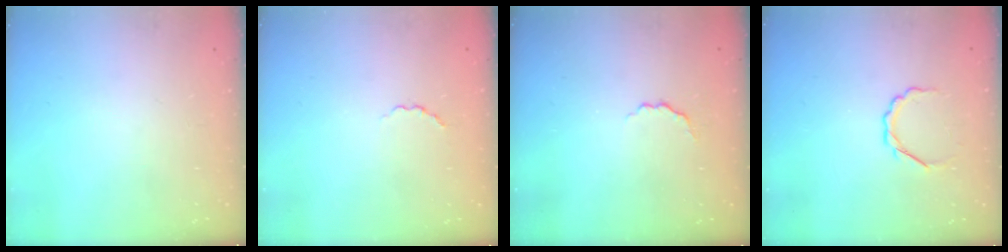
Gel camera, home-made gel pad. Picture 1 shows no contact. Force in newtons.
{"total": 2.2, "press": 2.0, "slide": 0.8}
{"total": 3.3, "press": 3.1, "slide": 1.0}
{"total": 3.8, "press": 3.7, "slide": 1.2}